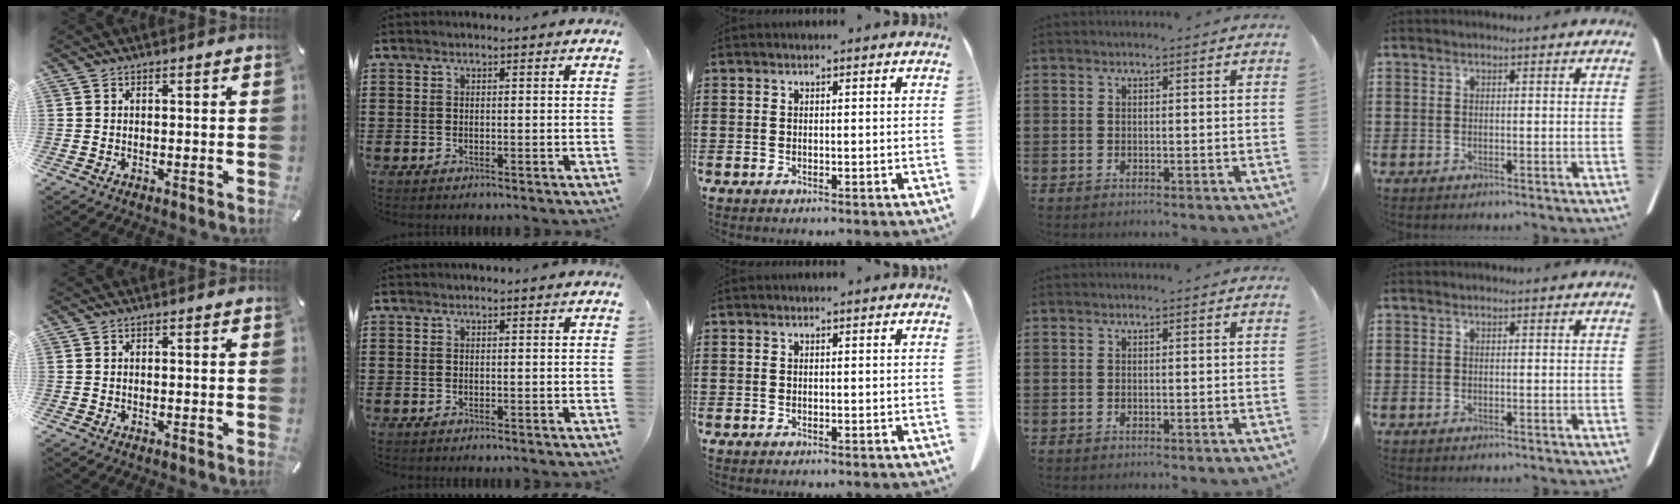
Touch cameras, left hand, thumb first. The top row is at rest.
{}